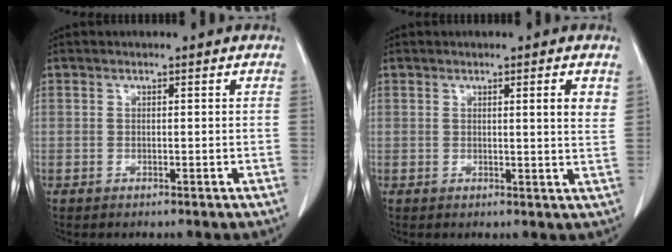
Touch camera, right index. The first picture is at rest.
{"total": 3.3, "force": [1.5, 0.0, 2.9], "torque": [-0.038, -0.008, 0.018]}